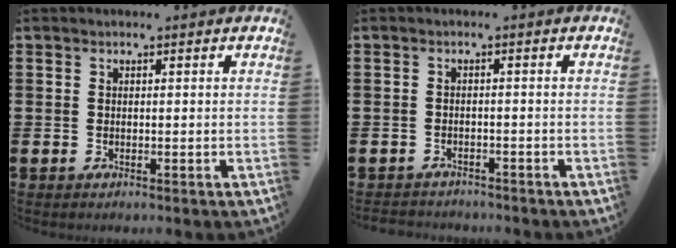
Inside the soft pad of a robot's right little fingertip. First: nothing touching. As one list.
[{"total": 1.2, "force": [-1.2, 0.2, -0.1], "torque": [-0.003, 0.003, -0.027]}]